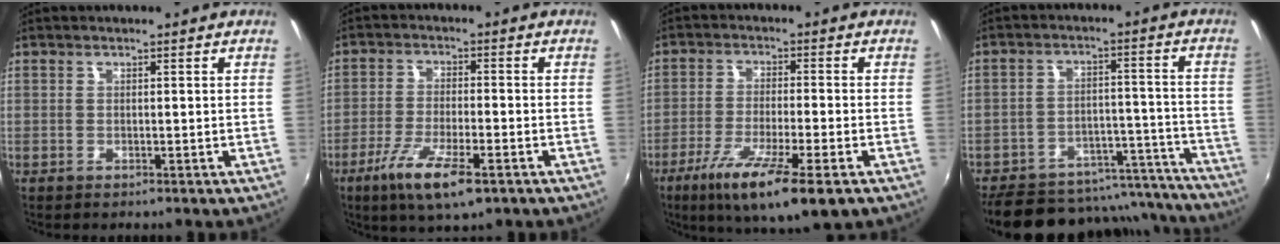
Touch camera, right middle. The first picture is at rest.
{"total": 10.1, "force": [-5.8, 2.2, 8.0], "torque": [-0.169, -0.024, -0.104]}
{"total": 13.1, "force": [-7.2, 1.7, 10.8], "torque": [-0.208, -0.038, -0.127]}
{"total": 21.9, "force": [-18.6, 9.4, 6.7], "torque": [-0.133, 0.059, -0.226]}